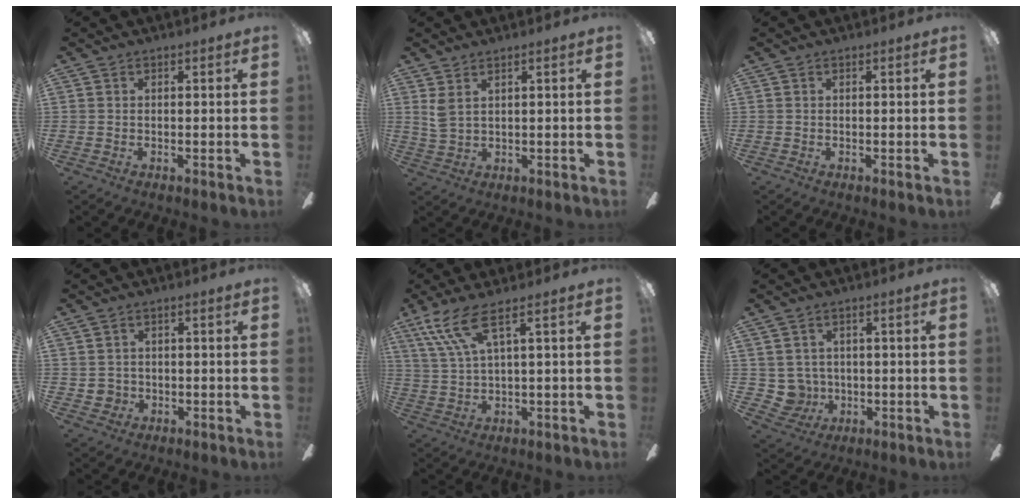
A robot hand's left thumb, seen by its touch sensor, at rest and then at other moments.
{"total": 3.6, "force": [1.6, 1.3, 3.0], "torque": [-0.067, -0.001, 0.027]}
{"total": 0.0}
{"total": 2.4, "force": [-0.3, 2.4, 0.0], "torque": [-0.005, 0.003, -0.008]}
{"total": 9.9, "force": [5.0, 2.5, 8.2], "torque": [-0.164, -0.001, 0.095]}
{"total": 3.7, "force": [0.6, 3.6, 0.2], "torque": [-0.023, 0.004, 0.012]}